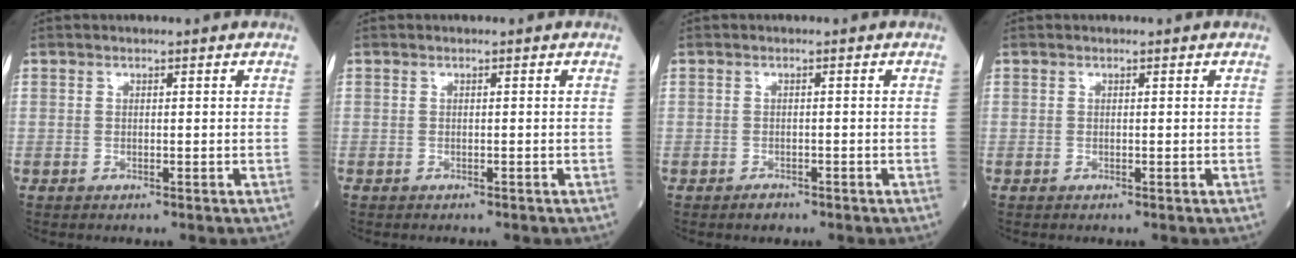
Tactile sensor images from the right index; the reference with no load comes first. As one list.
[{"total": 0.7, "force": [-0.7, 0.2, 0.3], "torque": [-0.005, -0.001, -0.010]}, {"total": 1.2, "force": [-1.0, 0.6, 0.4], "torque": [-0.009, 0.000, -0.013]}, {"total": 0.0}]